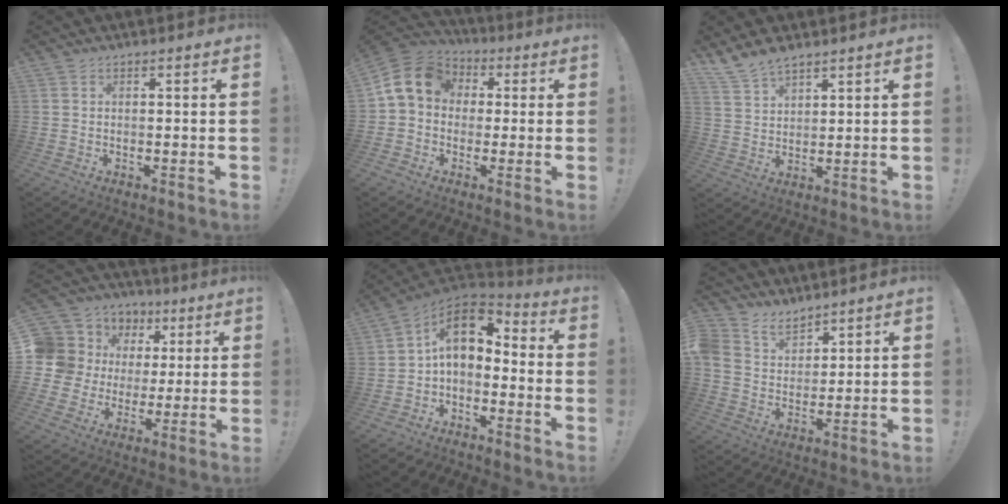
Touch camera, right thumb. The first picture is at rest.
{"total": 12.3, "force": [2.2, 9.9, 7.0], "torque": [-0.119, 0.013, 0.049]}
{"total": 7.0, "force": [5.9, 2.8, 2.5], "torque": [-0.051, -0.035, 0.114]}
{"total": 12.6, "force": [3.3, 11.5, 3.9], "torque": [-0.078, -0.017, 0.088]}
{"total": 10.3, "force": [2.4, 6.3, 7.8], "torque": [-0.132, 0.000, 0.048]}
{"total": 8.5, "force": [6.6, 5.1, 1.8], "torque": [-0.051, -0.042, 0.133]}